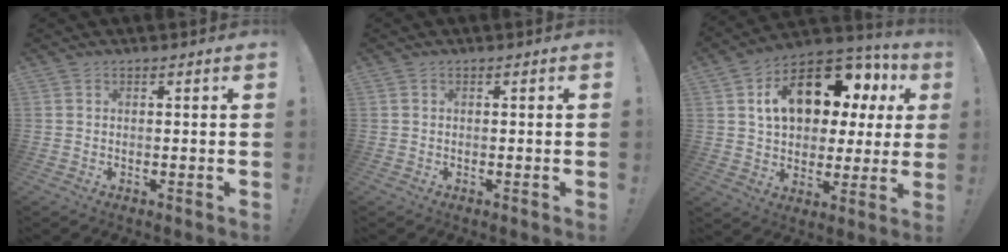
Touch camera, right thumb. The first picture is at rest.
{"total": 0.0}
{"total": 18.7, "force": [8.1, 11.1, 12.7], "torque": [-0.194, -0.038, 0.150]}